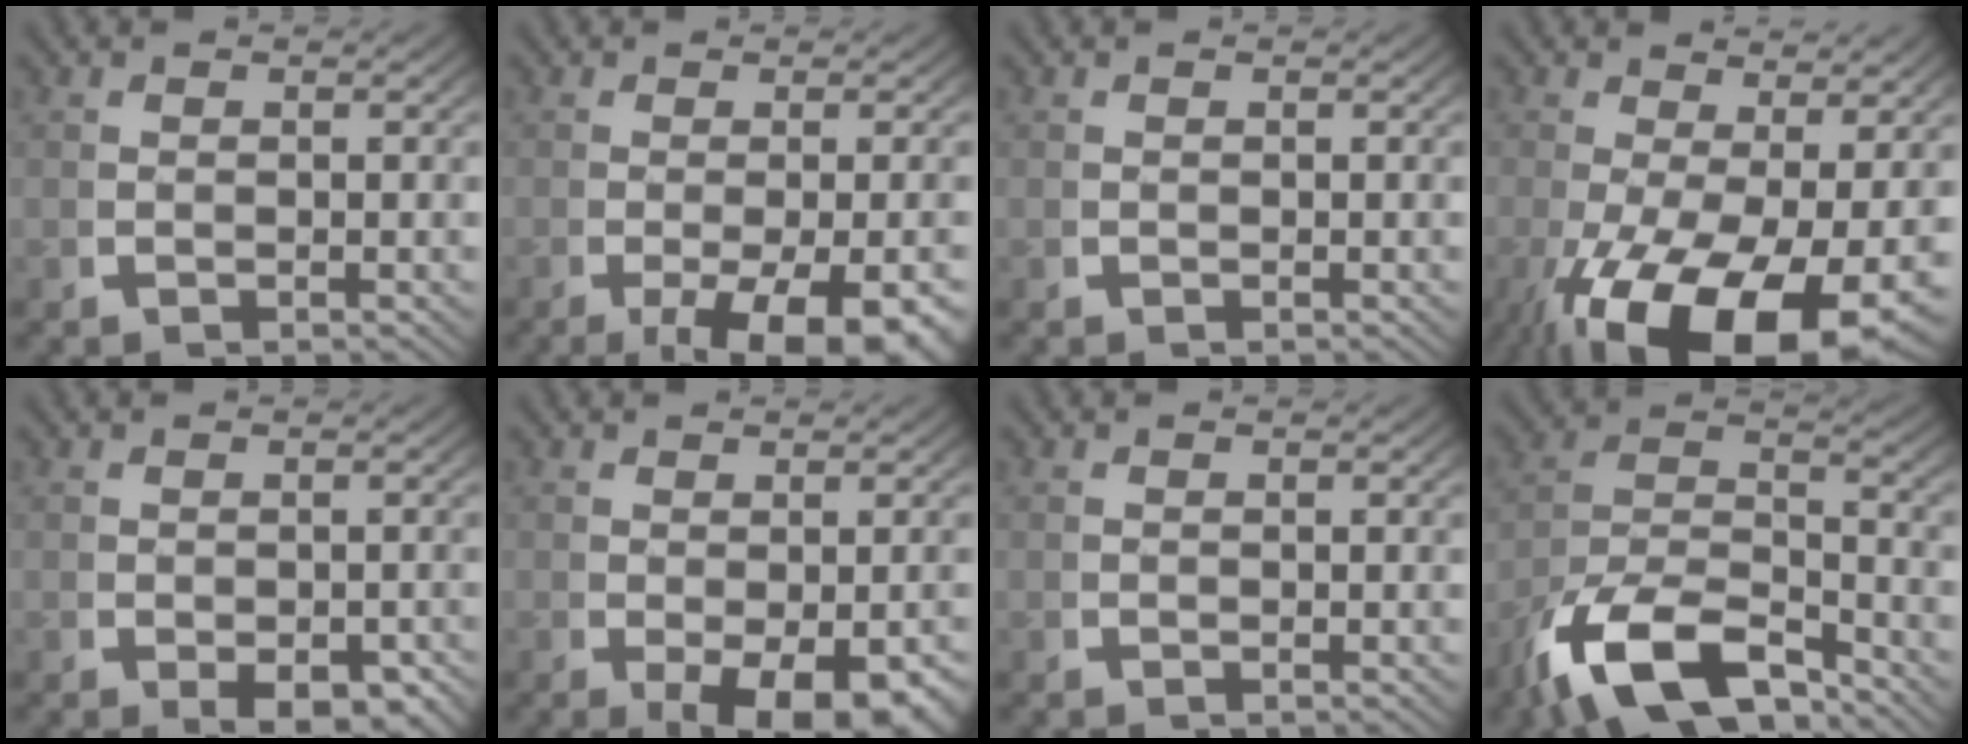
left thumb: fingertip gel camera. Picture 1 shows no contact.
{"total": 7.1, "force": [-3.1, 3.0, 5.7], "torque": [-0.090, -0.034, -0.030]}
{"total": 0.0}
{"total": 12.4, "force": [-3.9, 6.4, 9.8], "torque": [-0.184, -0.068, -0.026]}
{"total": 2.8, "force": [-0.9, 1.7, 2.1], "torque": [-0.034, -0.021, -0.004]}
{"total": 5.5, "force": [-1.6, 2.7, 4.5], "torque": [-0.080, -0.036, -0.004]}
{"total": 0.0}
{"total": 10.6, "force": [-4.3, 6.6, 7.0], "torque": [-0.157, -0.040, -0.067]}